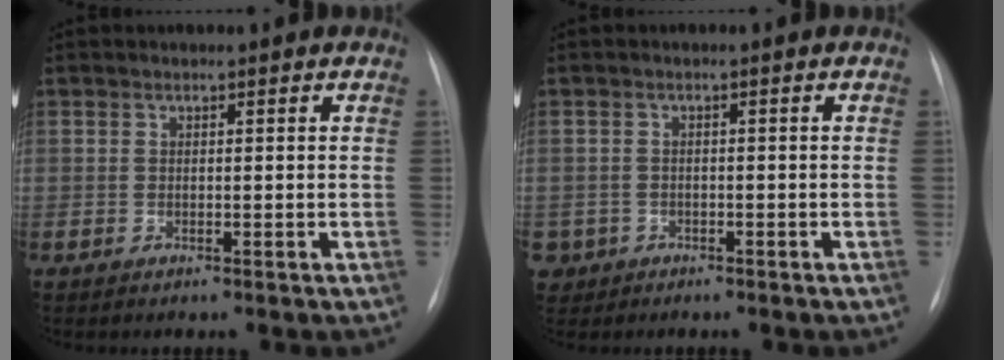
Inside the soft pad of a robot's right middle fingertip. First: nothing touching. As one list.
[{"total": 3.2, "force": [-1.5, 2.8, -0.1], "torque": [0.003, 0.010, -0.027]}]